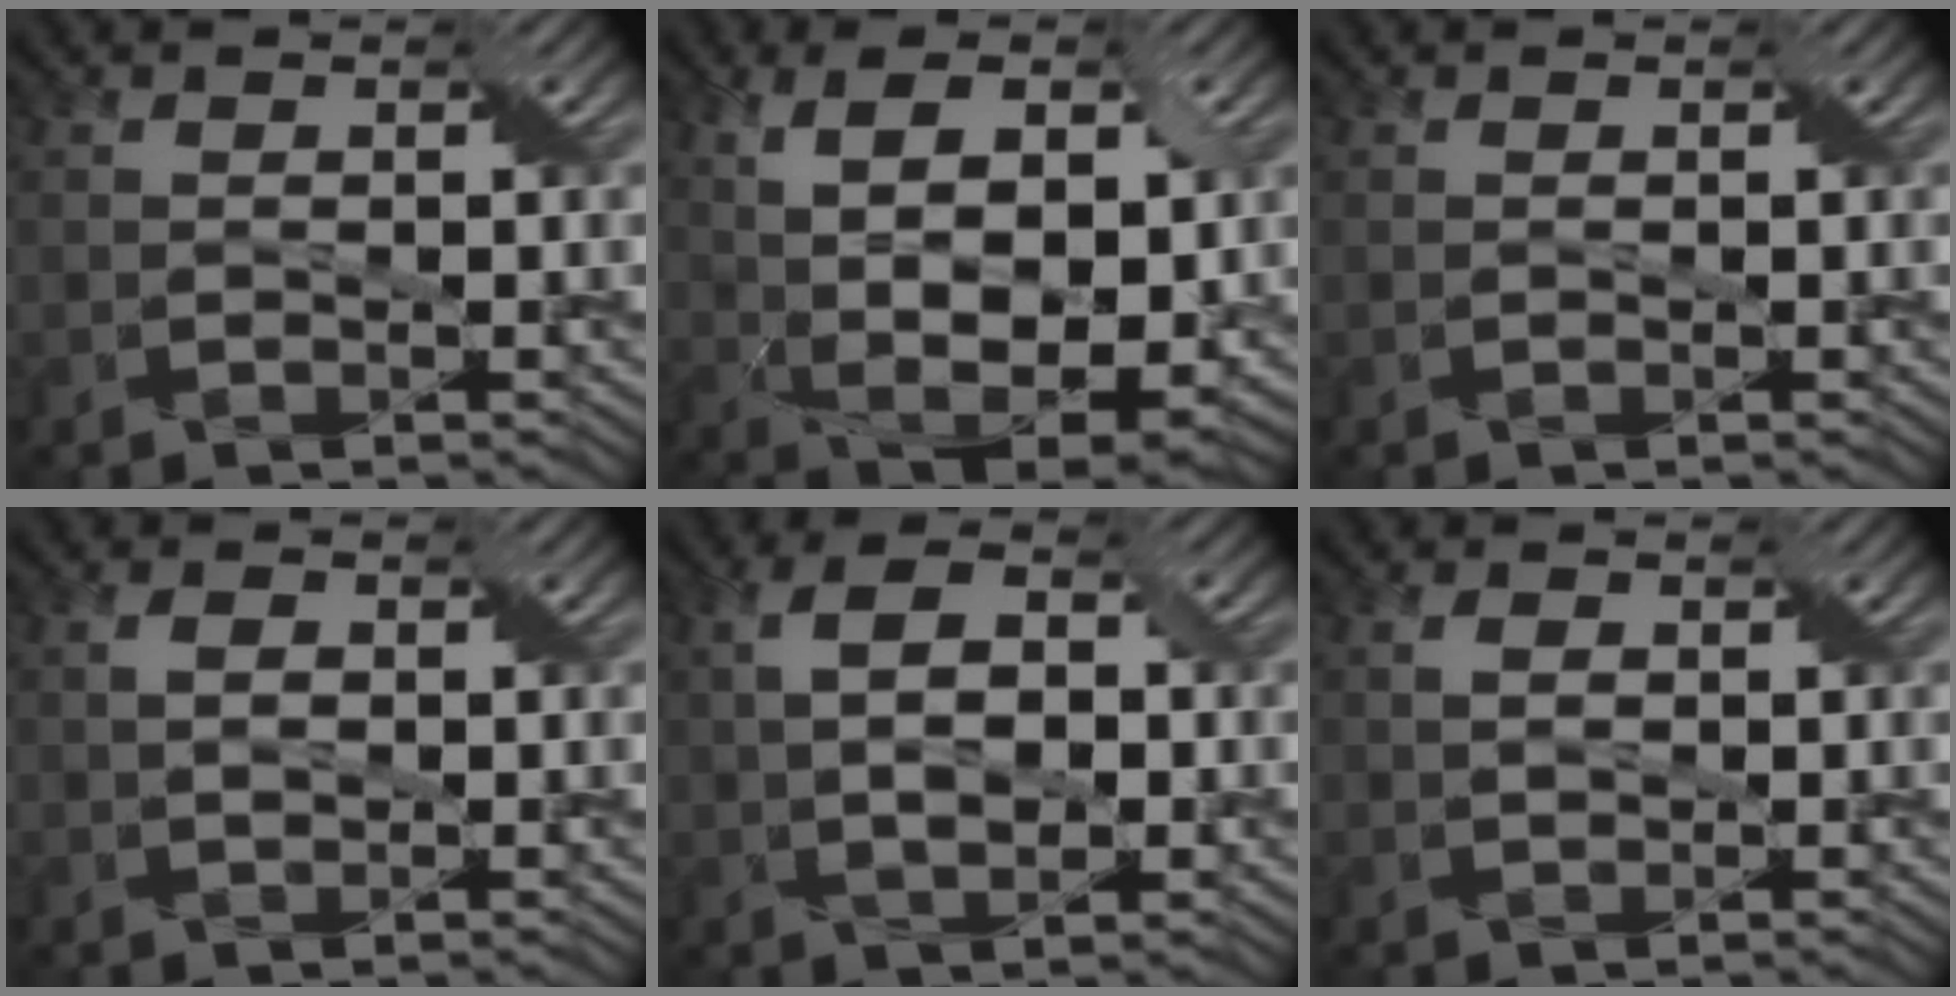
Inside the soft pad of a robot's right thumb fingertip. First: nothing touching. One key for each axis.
{"total": 12.5, "fx": 2.3, "fy": 6.3, "fz": 10.6, "tx": -0.182, "ty": 0.000, "tz": 0.039}
{"total": 0.0}
{"total": 2.0, "fx": 0.3, "fy": 1.2, "fz": 1.6, "tx": -0.028, "ty": 0.000, "tz": 0.008}
{"total": 6.4, "fx": 0.3, "fy": 3.2, "fz": 5.5, "tx": -0.111, "ty": 0.007, "tz": 0.002}
{"total": 1.7, "fx": 0.3, "fy": 1.0, "fz": 1.3, "tx": -0.025, "ty": 0.002, "tz": 0.007}